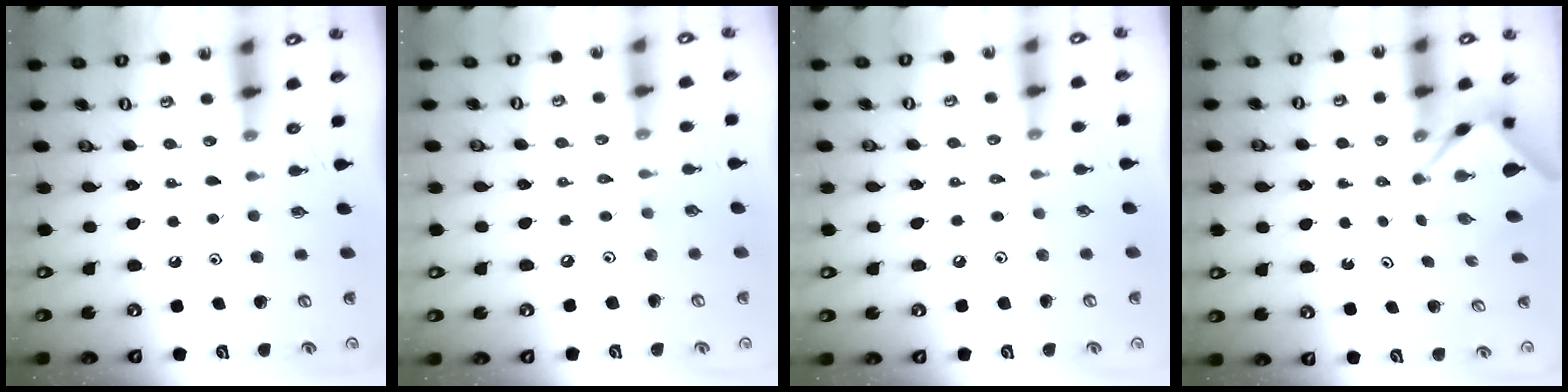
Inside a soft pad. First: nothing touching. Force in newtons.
{"total": 1.8, "press": 1.8, "slide": 0.0}
{"total": 2.4, "press": 2.4, "slide": 0.4}
{"total": 2.6, "press": 2.6, "slide": 0.1}